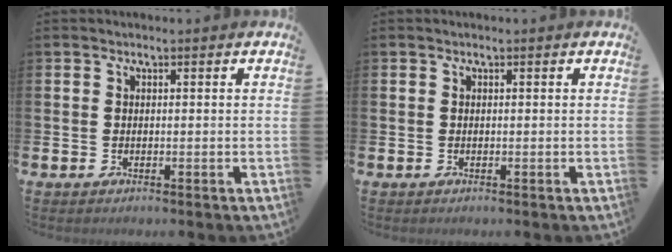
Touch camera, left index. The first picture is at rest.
{"total": 0.0}